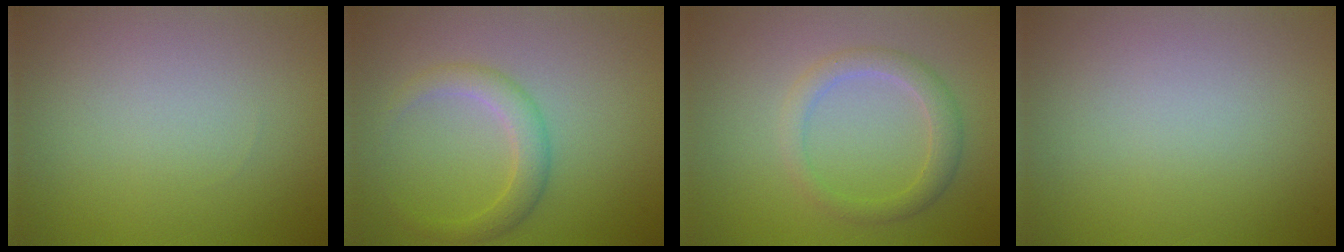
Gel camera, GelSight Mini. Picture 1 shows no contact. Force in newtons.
{"total": 2.5, "press": 2.5, "slide": 0.0}
{"total": 2.5, "press": 2.5, "slide": 0.1}
{"total": 0.0}